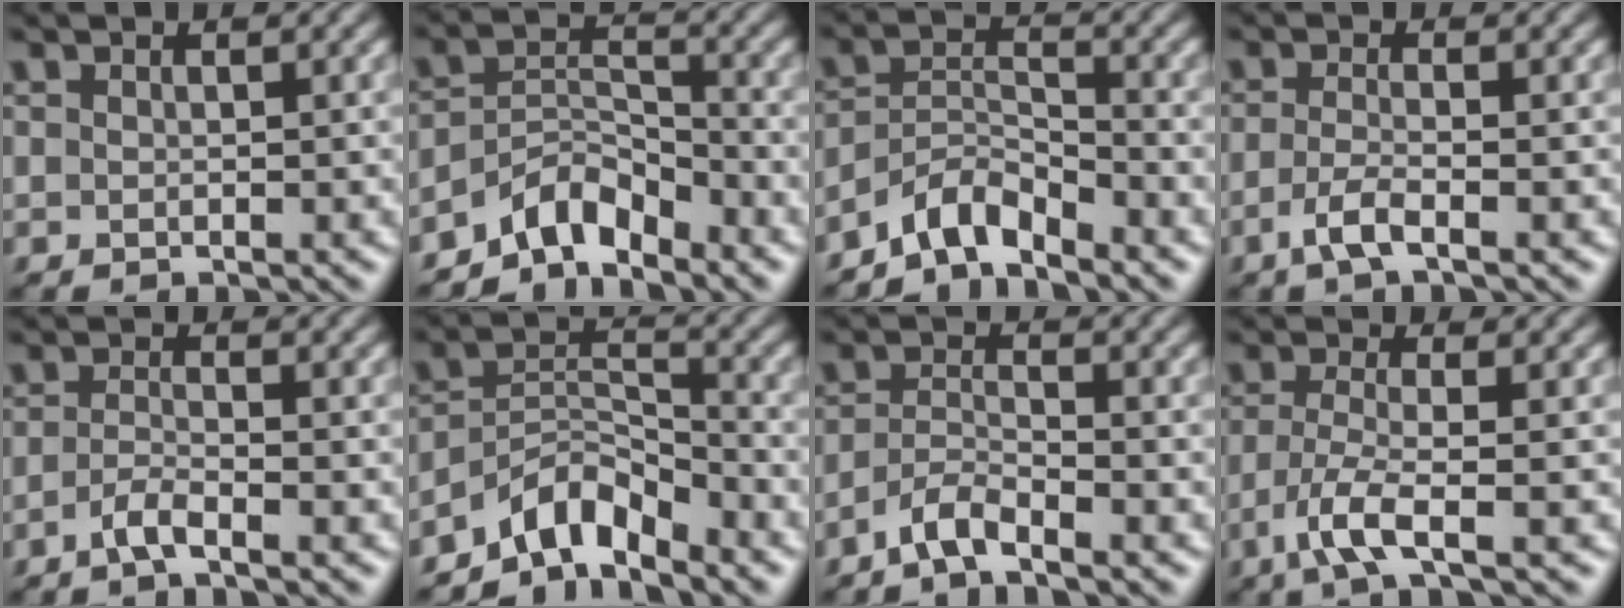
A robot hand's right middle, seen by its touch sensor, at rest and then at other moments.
{"total": 4.3, "force": [-3.6, 1.7, 1.6], "torque": [-0.022, 0.009, -0.076]}
{"total": 3.8, "force": [-3.3, 1.1, 1.5], "torque": [-0.026, 0.008, -0.073]}
{"total": 2.4, "force": [-1.2, 0.5, 2.0], "torque": [-0.044, -0.001, -0.033]}
{"total": 1.9, "force": [-1.2, 0.3, 1.5], "torque": [-0.031, 0.002, -0.030]}
{"total": 4.9, "force": [-4.0, 1.8, 2.2], "torque": [-0.027, 0.007, -0.085]}
{"total": 2.6, "force": [-2.1, 0.4, 1.6], "torque": [-0.031, 0.005, -0.049]}
{"total": 3.7, "force": [-1.9, 0.6, 3.1], "torque": [-0.070, -0.005, -0.046]}